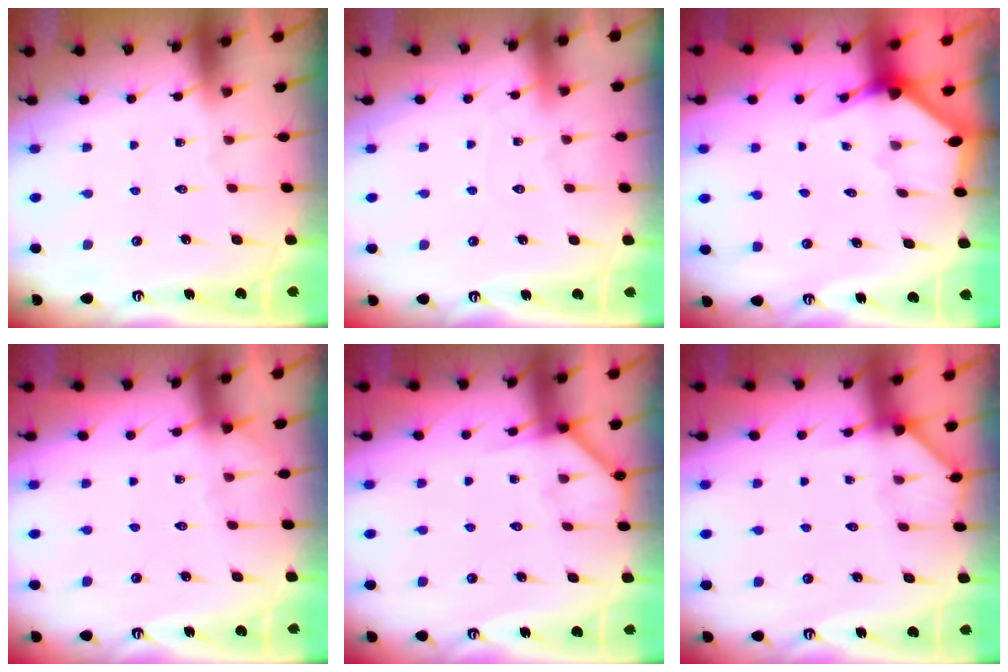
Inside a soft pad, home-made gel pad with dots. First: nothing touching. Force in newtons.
{"total": 2.9, "press": 2.9, "slide": 0.4}
{"total": 2.5, "press": 2.5, "slide": 0.2}
{"total": 3.3, "press": 3.2, "slide": 0.5}
{"total": 4.3, "press": 4.2, "slide": 0.6}
{"total": 2.8, "press": 2.8, "slide": 0.2}